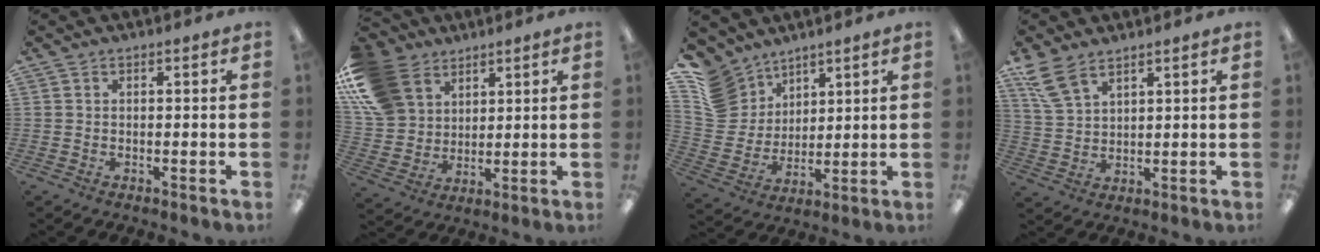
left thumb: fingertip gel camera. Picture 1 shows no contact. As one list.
[{"total": 15.8, "force": [8.1, 11.8, 6.6], "torque": [-0.165, -0.024, 0.164]}, {"total": 12.8, "force": [8.6, 9.0, 2.9], "torque": [-0.090, -0.048, 0.175]}, {"total": 7.9, "force": [6.1, 3.4, 3.8], "torque": [-0.089, -0.020, 0.118]}]